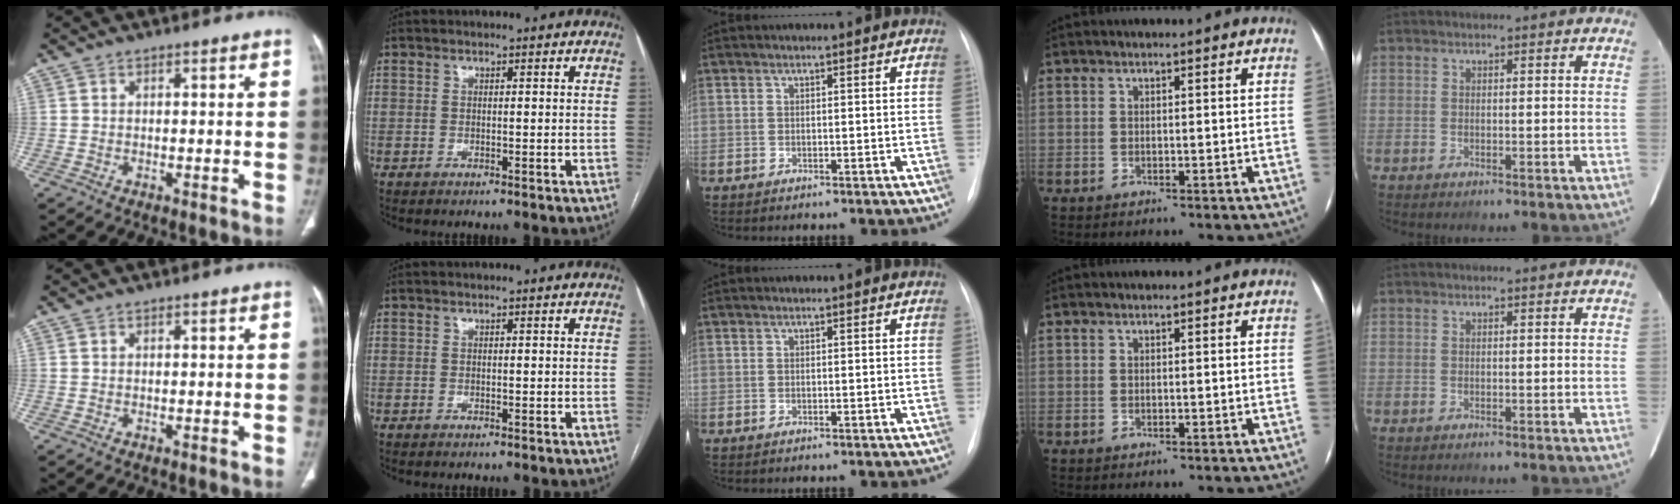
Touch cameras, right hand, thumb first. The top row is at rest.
{}